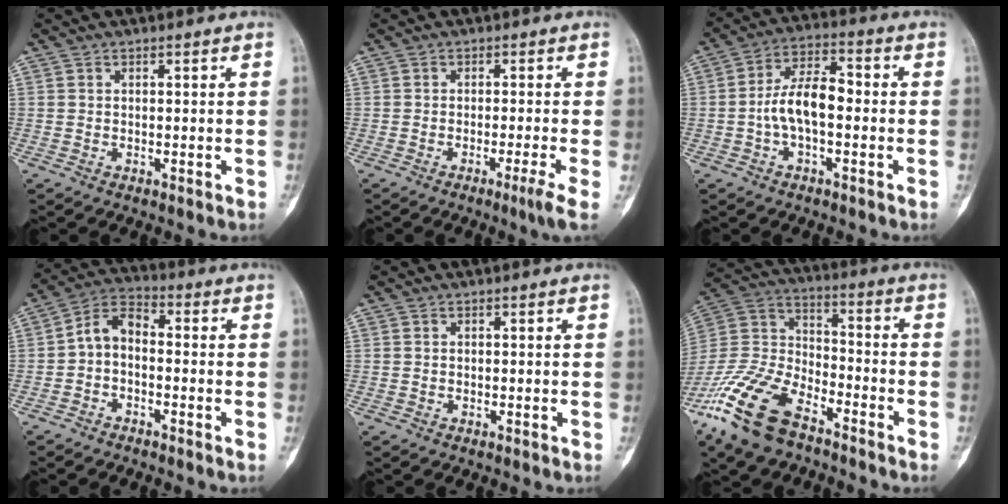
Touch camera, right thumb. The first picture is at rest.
{"total": 3.5, "force": [-1.6, -0.8, 3.0], "torque": [-0.062, -0.006, -0.029]}
{"total": 9.0, "force": [-1.2, 4.4, 7.7], "torque": [-0.139, 0.035, -0.028]}
{"total": 6.3, "force": [-0.9, 3.9, 4.9], "torque": [-0.079, 0.029, -0.033]}
{"total": 0.0}
{"total": 18.0, "force": [-11.8, 8.3, 10.8], "torque": [-0.226, 0.051, -0.229]}